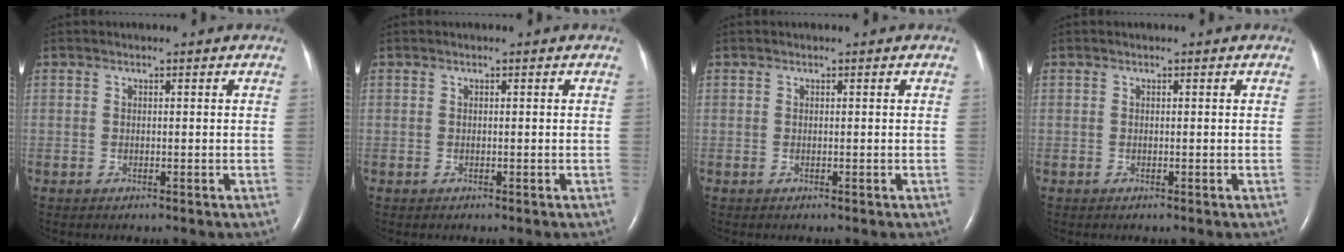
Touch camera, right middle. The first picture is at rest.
{"total": 0.0}
{"total": 0.0}
{"total": 0.0}